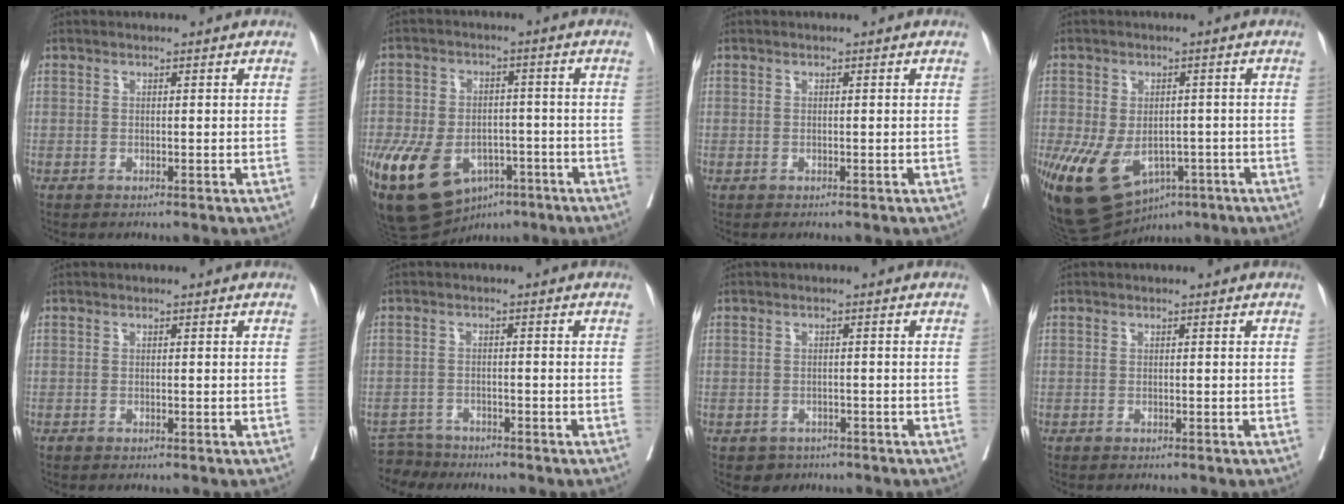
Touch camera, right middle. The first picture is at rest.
{"total": 19.0, "force": [-9.2, 11.6, 11.9], "torque": [-0.269, -0.009, -0.137]}
{"total": 0.0}
{"total": 16.3, "force": [-7.5, 10.3, 10.2], "torque": [-0.209, -0.011, -0.100]}
{"total": 0.0}
{"total": 3.4, "force": [-3.2, 0.7, -0.9], "torque": [0.017, -0.006, -0.057]}
{"total": 2.7, "force": [-1.8, 1.9, 0.1], "torque": [-0.005, 0.007, -0.025]}
{"total": 0.7, "force": [-0.6, 0.1, 0.2], "torque": [-0.002, -0.001, -0.011]}